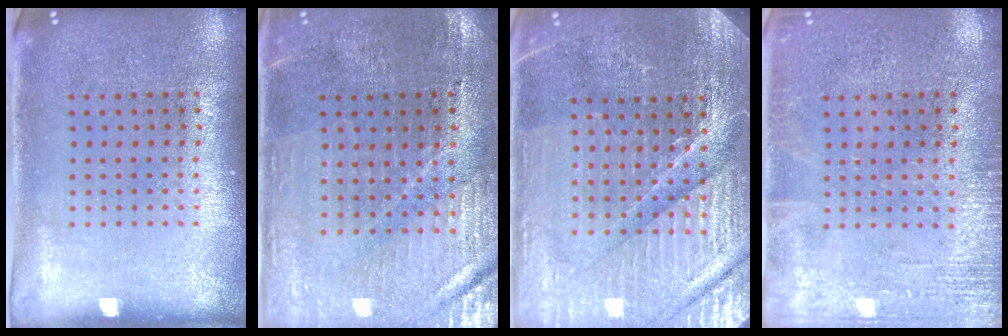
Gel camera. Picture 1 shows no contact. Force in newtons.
{"total": 1.1, "press": 1.1, "slide": 0.2}
{"total": 4.9, "press": 4.6, "slide": 1.5}
{"total": 2.2, "press": 2.2, "slide": 0.3}